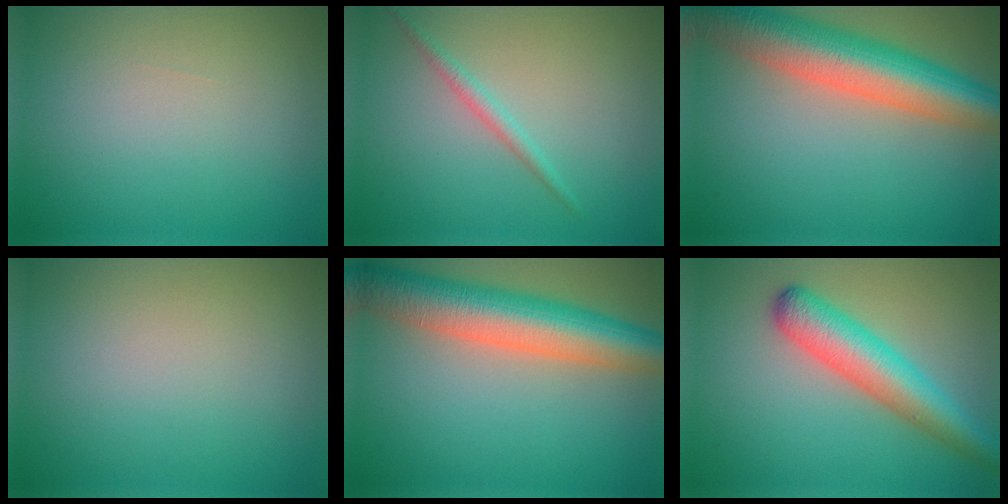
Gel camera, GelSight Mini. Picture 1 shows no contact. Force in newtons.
{"total": 1.3, "press": 1.3, "slide": 0.1}
{"total": 9.5, "press": 9.5, "slide": 0.5}
{"total": 0.0}
{"total": 8.7, "press": 8.7, "slide": 0.5}
{"total": 5.8, "press": 5.8, "slide": 0.2}